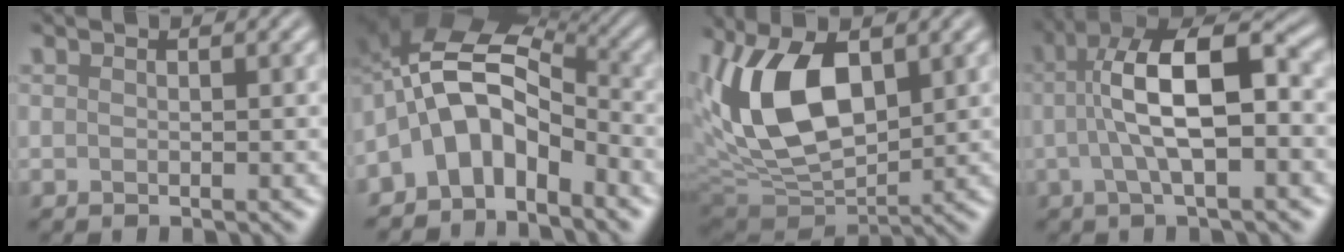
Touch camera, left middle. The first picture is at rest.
{"total": 8.1, "force": [-3.6, 4.7, 5.6], "torque": [-0.094, 0.025, -0.069]}
{"total": 10.5, "force": [2.2, 5.6, 8.6], "torque": [-0.180, 0.014, 0.041]}
{"total": 8.6, "force": [0.1, 2.7, 8.2], "torque": [-0.144, 0.029, 0.006]}